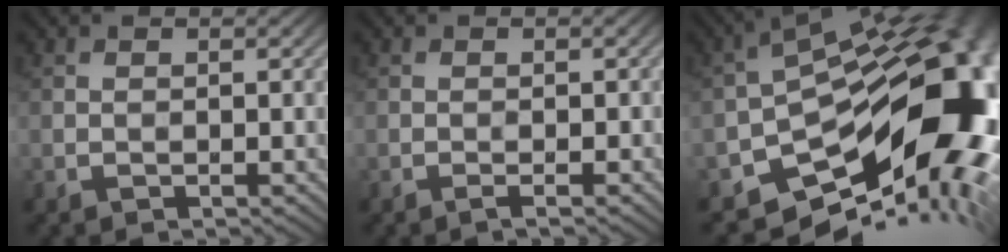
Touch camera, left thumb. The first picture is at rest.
{"total": 1.3, "force": [-0.7, 0.1, 1.0], "torque": [-0.015, 0.003, -0.013]}
{"total": 17.8, "force": [-5.1, 9.9, 13.9], "torque": [-0.185, -0.040, -0.070]}